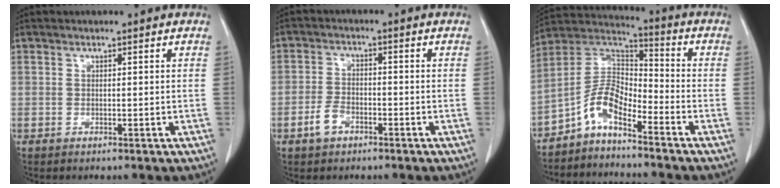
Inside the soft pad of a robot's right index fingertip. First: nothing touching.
{"total": 3.7, "force": [-2.1, 2.2, 2.1], "torque": [-0.046, 0.002, -0.036]}
{"total": 7.7, "force": [-5.1, 2.6, 5.1], "torque": [-0.109, 0.027, -0.104]}